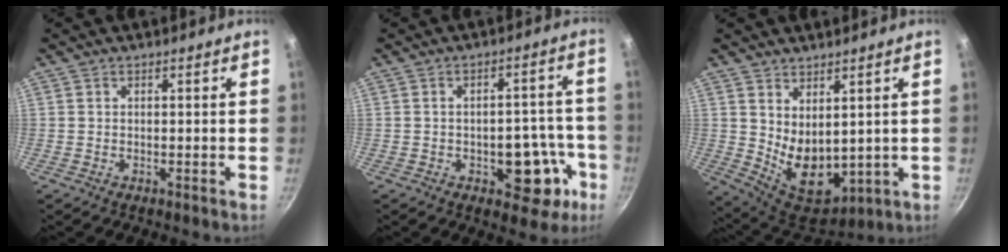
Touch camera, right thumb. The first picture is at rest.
{"total": 10.9, "force": [-4.3, 6.2, 7.9], "torque": [-0.047, 0.034, -0.049]}
{"total": 10.6, "force": [2.6, 6.6, 7.9], "torque": [-0.106, -0.047, 0.074]}